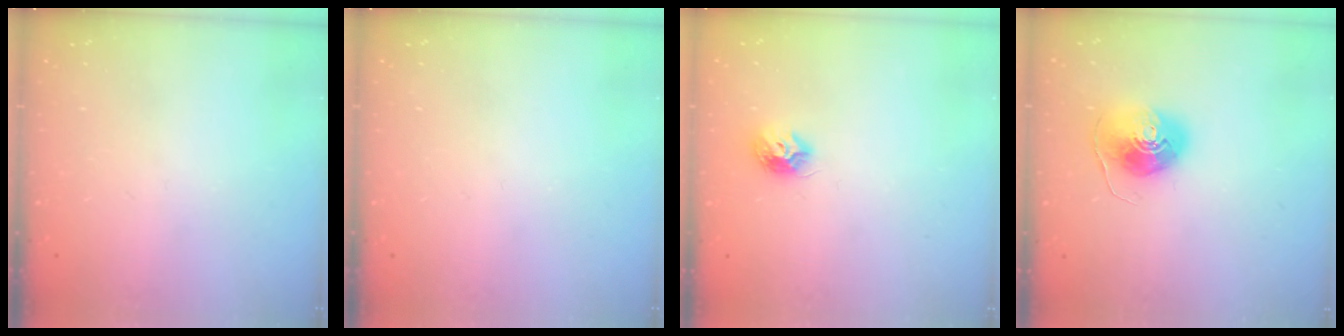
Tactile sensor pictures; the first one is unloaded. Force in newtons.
{"total": 0.0}
{"total": 8.0, "press": 8.0, "slide": 0.5}
{"total": 8.5, "press": 8.4, "slide": 1.2}